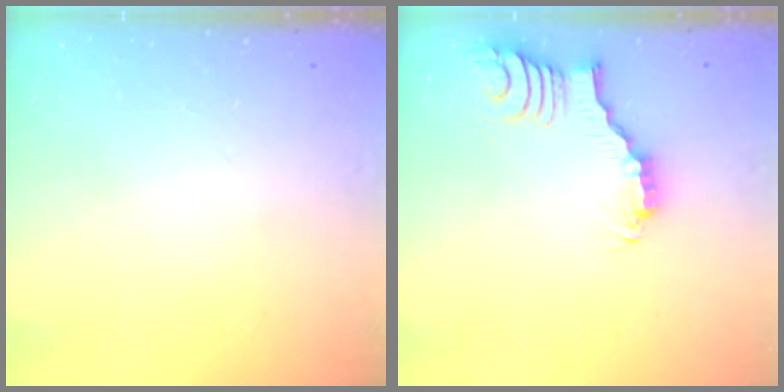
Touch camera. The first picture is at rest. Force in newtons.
{"total": 2.6, "press": 2.6, "slide": 0.4}